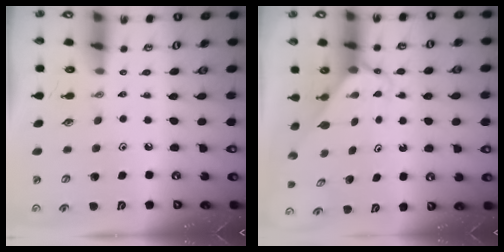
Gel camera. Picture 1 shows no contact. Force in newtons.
{"total": 2.8, "press": 2.8, "slide": 0.1}